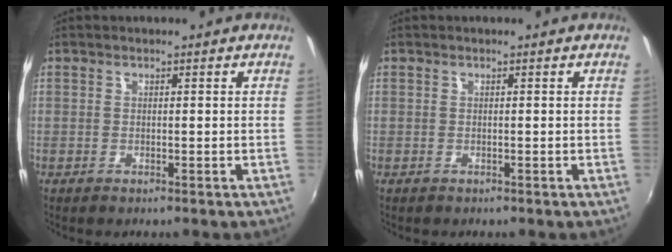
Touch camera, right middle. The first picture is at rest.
{"total": 0.0}